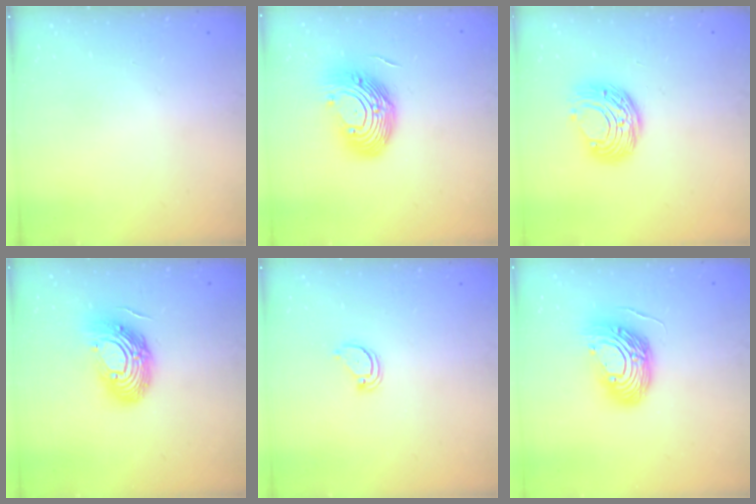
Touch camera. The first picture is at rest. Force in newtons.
{"total": 13.3, "press": 12.8, "slide": 3.9}
{"total": 8.9, "press": 8.9, "slide": 0.5}
{"total": 14.7, "press": 14.6, "slide": 1.2}
{"total": 2.1, "press": 2.1, "slide": 0.1}
{"total": 13.9, "press": 13.7, "slide": 2.3}